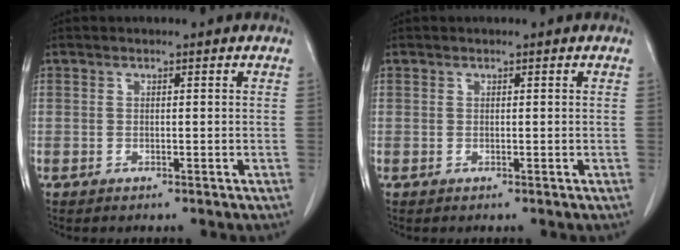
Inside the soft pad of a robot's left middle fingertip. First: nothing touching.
{"total": 0.0}